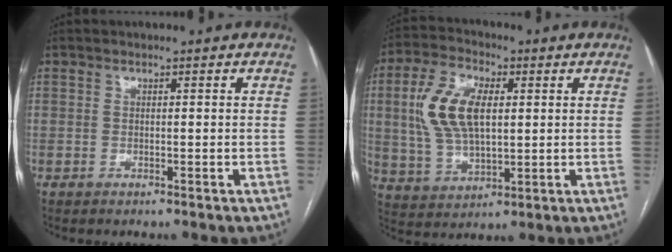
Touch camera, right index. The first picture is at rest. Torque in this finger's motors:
{"motor_torque": [1.00, 0.09, 0.61, 0.19]}